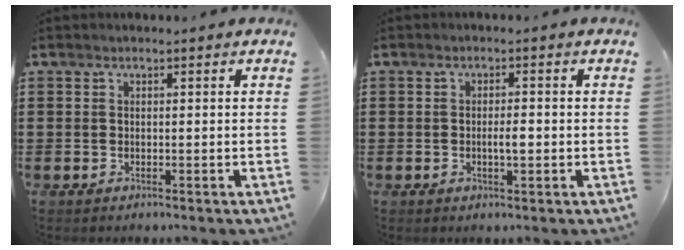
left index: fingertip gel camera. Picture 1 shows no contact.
{"total": 2.4, "force": [-0.4, 0.7, 2.3], "torque": [-0.045, 0.001, -0.008]}